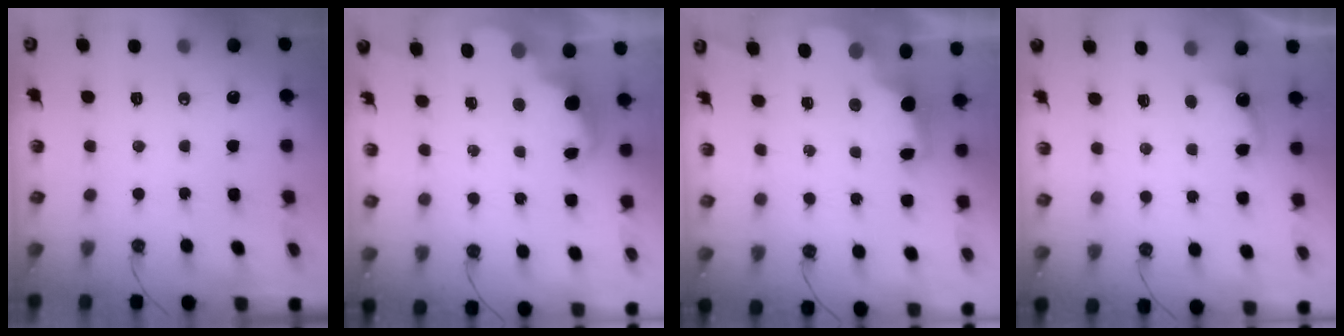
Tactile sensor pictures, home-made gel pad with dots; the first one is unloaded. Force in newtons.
{"total": 2.6, "press": 2.5, "slide": 0.6}
{"total": 2.6, "press": 2.6, "slide": 0.5}
{"total": 3.3, "press": 3.1, "slide": 1.0}